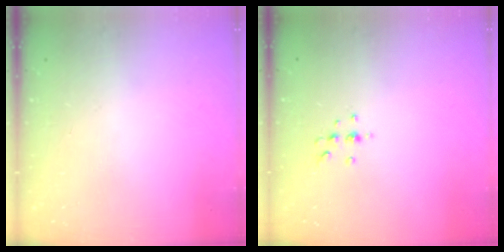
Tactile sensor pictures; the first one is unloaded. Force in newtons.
{"total": 4.3, "press": 4.0, "slide": 1.4}